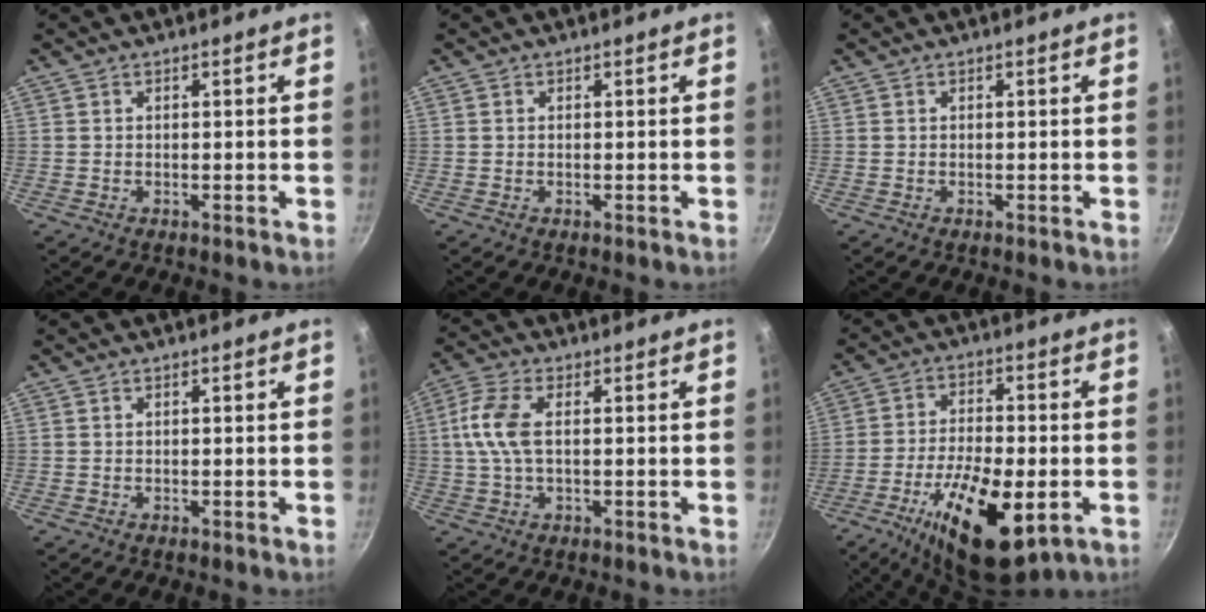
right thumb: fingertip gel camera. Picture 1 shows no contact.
{"total": 0.0}
{"total": 0.0}
{"total": 0.0}
{"total": 8.0, "force": [0.8, 4.0, 6.9], "torque": [-0.155, 0.015, 0.010]}
{"total": 17.7, "force": [-6.6, 7.0, 14.9], "torque": [-0.250, 0.015, -0.105]}